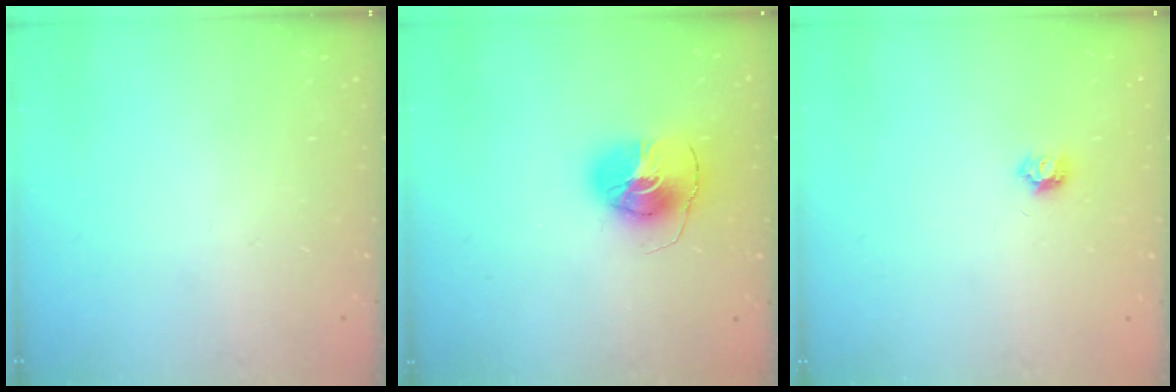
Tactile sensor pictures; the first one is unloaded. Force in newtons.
{"total": 9.1, "press": 9.1, "slide": 0.8}
{"total": 5.3, "press": 5.2, "slide": 0.4}